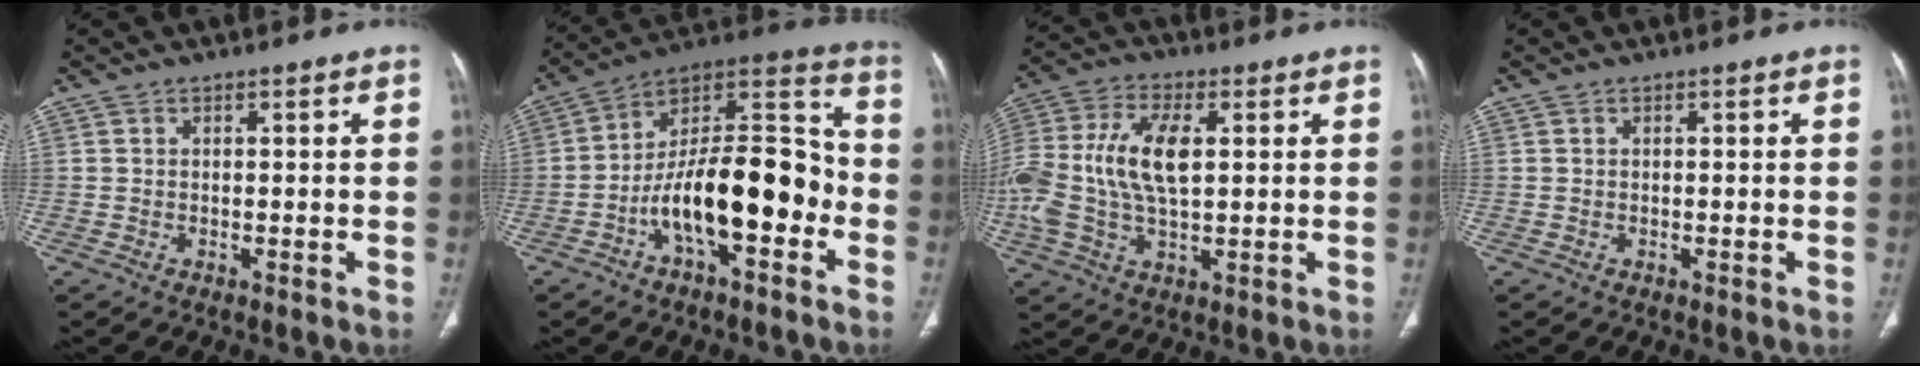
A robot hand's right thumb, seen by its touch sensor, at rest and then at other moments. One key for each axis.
{"total": 20.6, "fx": -6.0, "fy": 9.0, "fz": 17.5, "tx": -0.262, "ty": 0.069, "tz": -0.100}
{"total": 16.6, "fx": 1.6, "fy": 8.6, "fz": 14.1, "tx": -0.321, "ty": 0.012, "tz": 0.027}
{"total": 0.0}